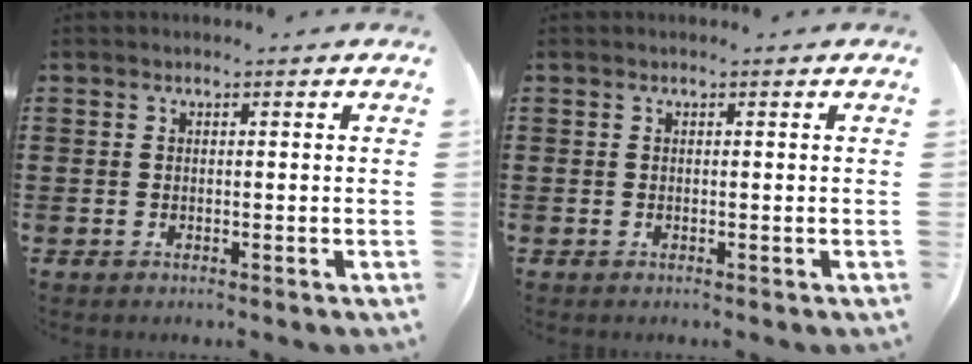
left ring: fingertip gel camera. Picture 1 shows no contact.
{"total": 0.0}